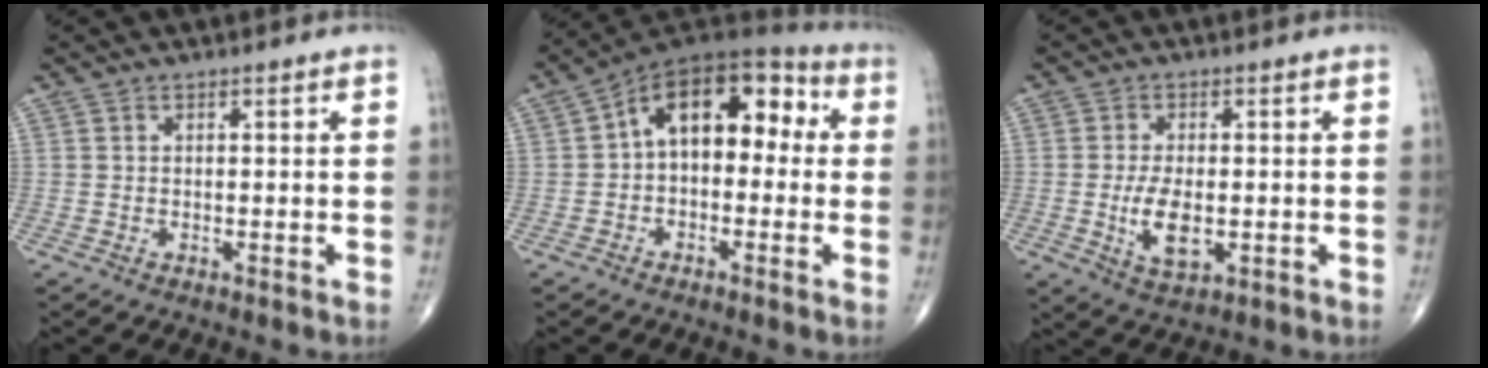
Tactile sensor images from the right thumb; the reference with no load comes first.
{"total": 14.4, "force": [1.3, 8.8, 11.4], "torque": [-0.129, 0.051, 0.002]}
{"total": 6.8, "force": [-1.1, 3.3, 5.9], "torque": [-0.105, -0.008, -0.013]}